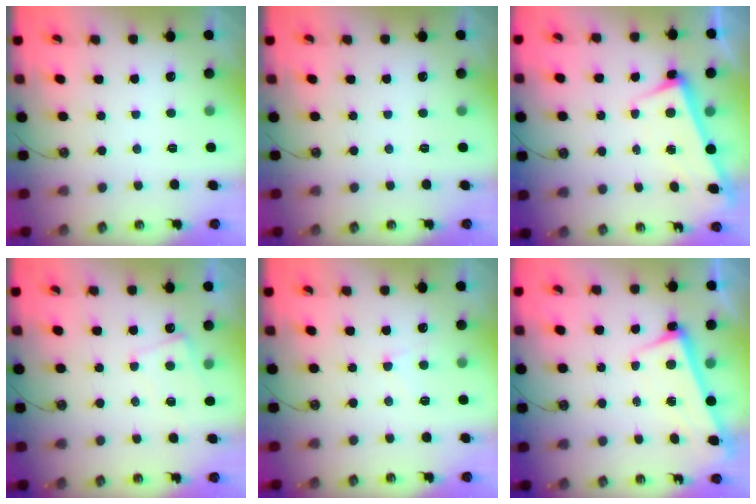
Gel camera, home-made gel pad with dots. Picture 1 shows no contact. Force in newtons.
{"total": 0.0}
{"total": 2.6, "press": 2.5, "slide": 0.7}
{"total": 3.5, "press": 3.5, "slide": 0.4}
{"total": 2.4, "press": 2.3, "slide": 0.7}
{"total": 2.5, "press": 2.5, "slide": 0.7}